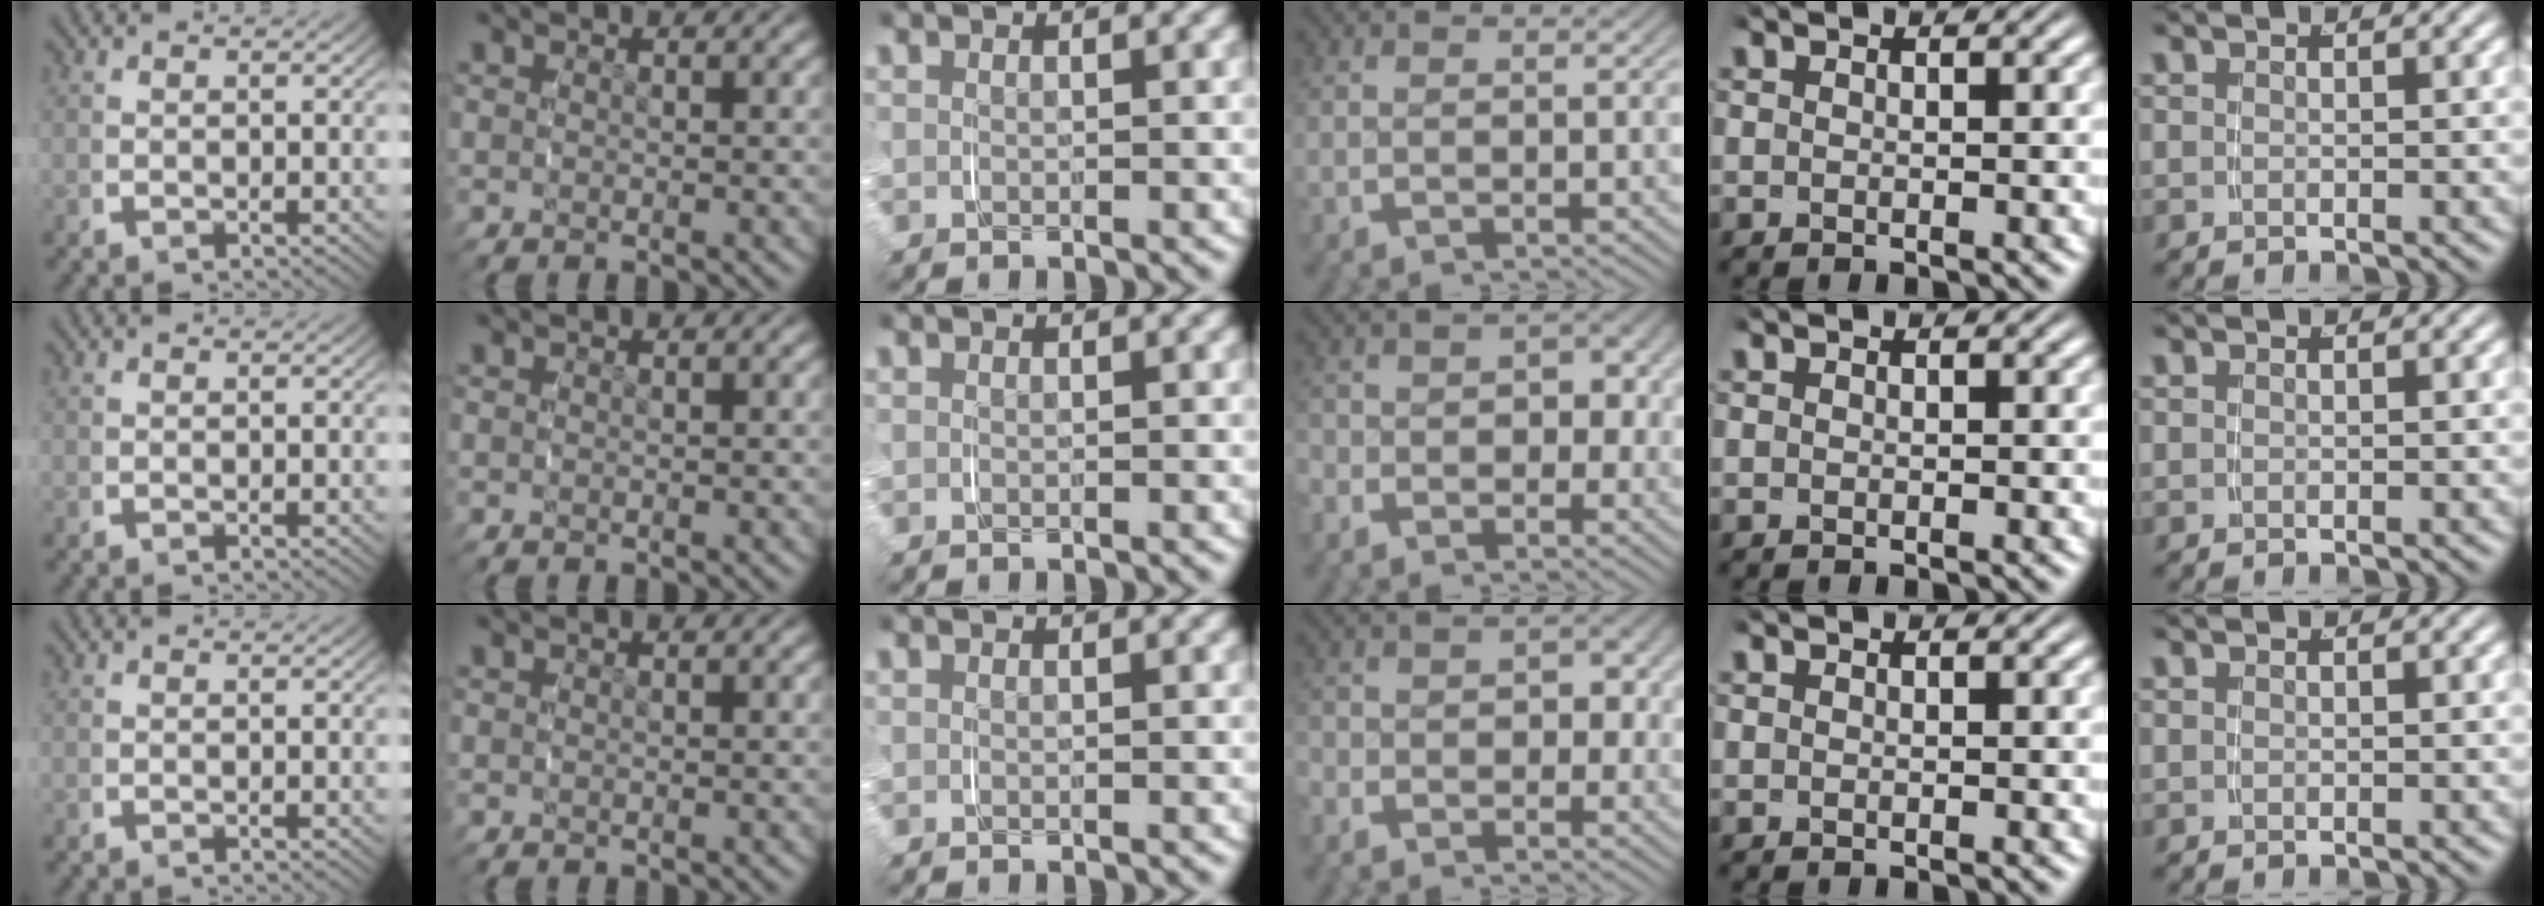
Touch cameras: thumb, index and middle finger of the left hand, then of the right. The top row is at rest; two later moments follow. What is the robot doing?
{"motion": "grasp_and_lifting", "object": "jewelry box"}